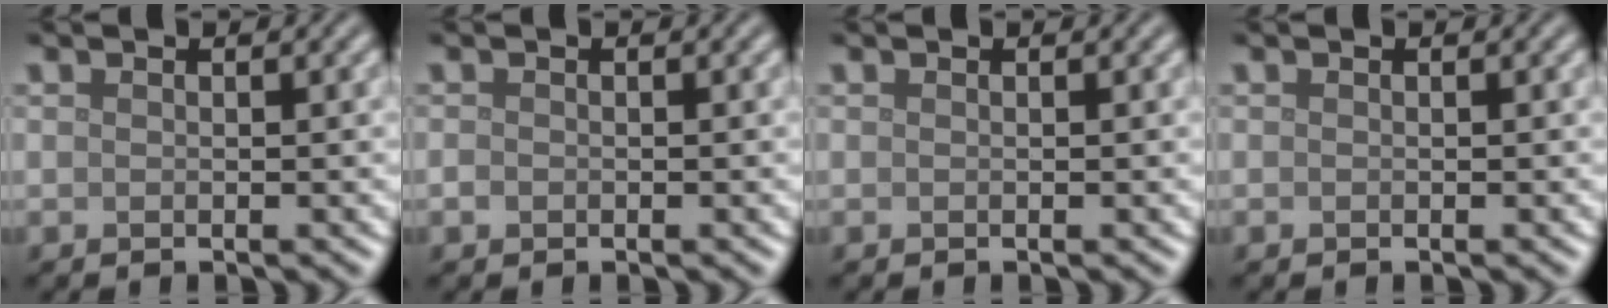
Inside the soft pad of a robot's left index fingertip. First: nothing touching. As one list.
[{"total": 0.5, "force": [-0.2, 0.5, 0.2], "torque": [-0.002, -0.002, -0.005]}, {"total": 0.0}, {"total": 0.0}]